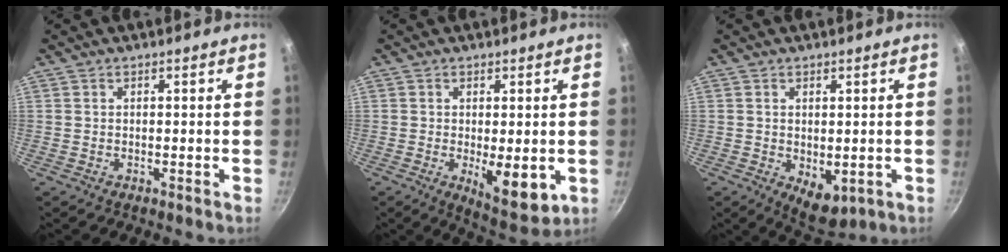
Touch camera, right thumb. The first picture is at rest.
{"total": 8.6, "force": [-1.8, 3.2, 7.8], "torque": [-0.105, -0.023, -0.018]}
{"total": 6.2, "force": [-1.5, 3.5, 4.9], "torque": [-0.059, -0.009, -0.007]}